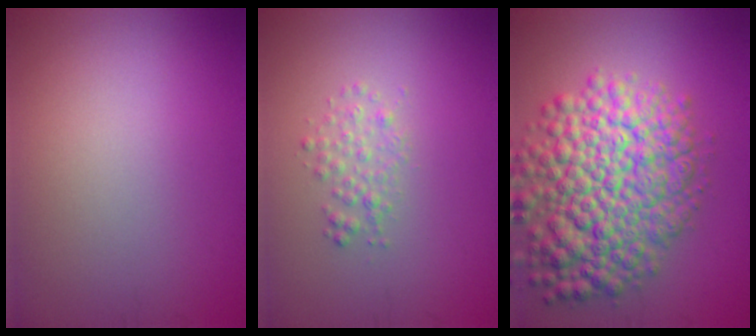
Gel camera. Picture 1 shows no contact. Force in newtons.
{"total": 1.6, "press": 1.6, "slide": 0.1}
{"total": 10.4, "press": 10.4, "slide": 0.4}